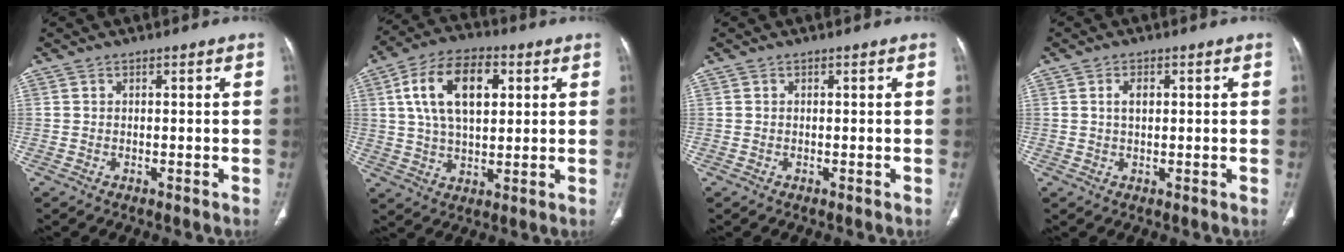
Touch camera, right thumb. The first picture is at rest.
{"total": 14.5, "force": [4.1, 8.2, 11.2], "torque": [-0.186, 0.005, 0.069]}
{"total": 0.0}
{"total": 2.2, "force": [0.5, 1.3, 1.7], "torque": [-0.031, 0.004, 0.009]}